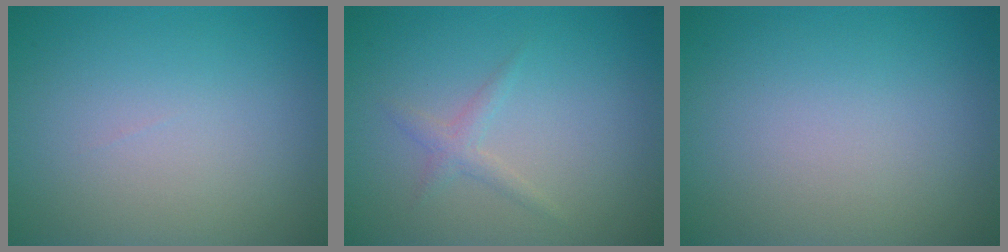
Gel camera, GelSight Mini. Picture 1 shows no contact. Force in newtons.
{"total": 1.2, "press": 1.2, "slide": 0.1}
{"total": 0.0}